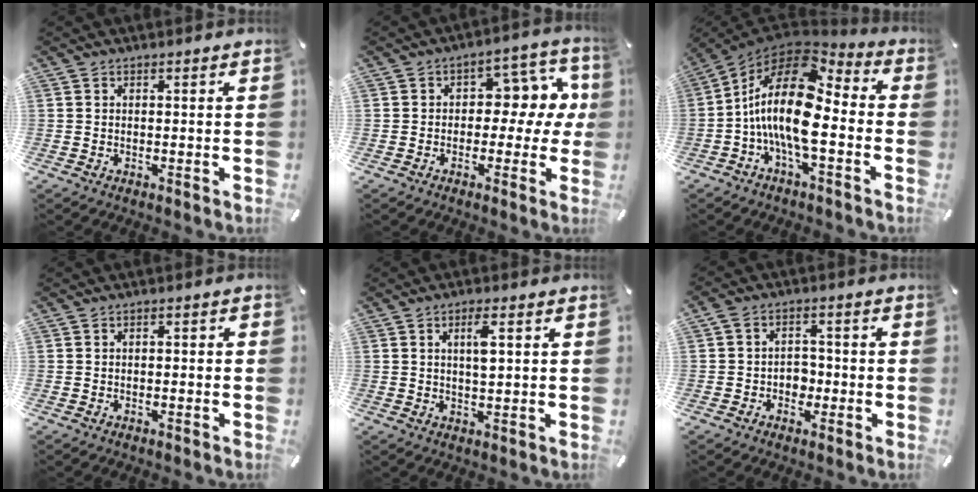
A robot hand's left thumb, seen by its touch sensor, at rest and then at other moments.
{"total": 10.1, "force": [1.3, 6.8, 7.3], "torque": [-0.092, -0.008, 0.020]}
{"total": 19.0, "force": [-1.2, 8.4, 17.0], "torque": [-0.349, -0.010, -0.025]}
{"total": 1.3, "force": [-1.1, 0.6, 0.5], "torque": [-0.010, 0.005, -0.022]}
{"total": 4.2, "force": [1.1, 1.1, 3.9], "torque": [-0.065, -0.002, 0.013]}
{"total": 4.4, "force": [-1.2, 3.9, 1.7], "torque": [-0.036, 0.013, -0.022]}